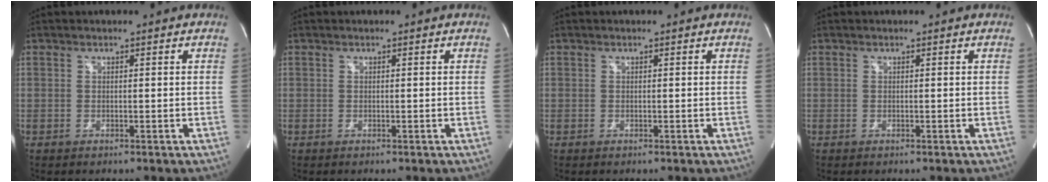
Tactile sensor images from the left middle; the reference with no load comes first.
{"total": 0.0}
{"total": 0.0}
{"total": 0.0}